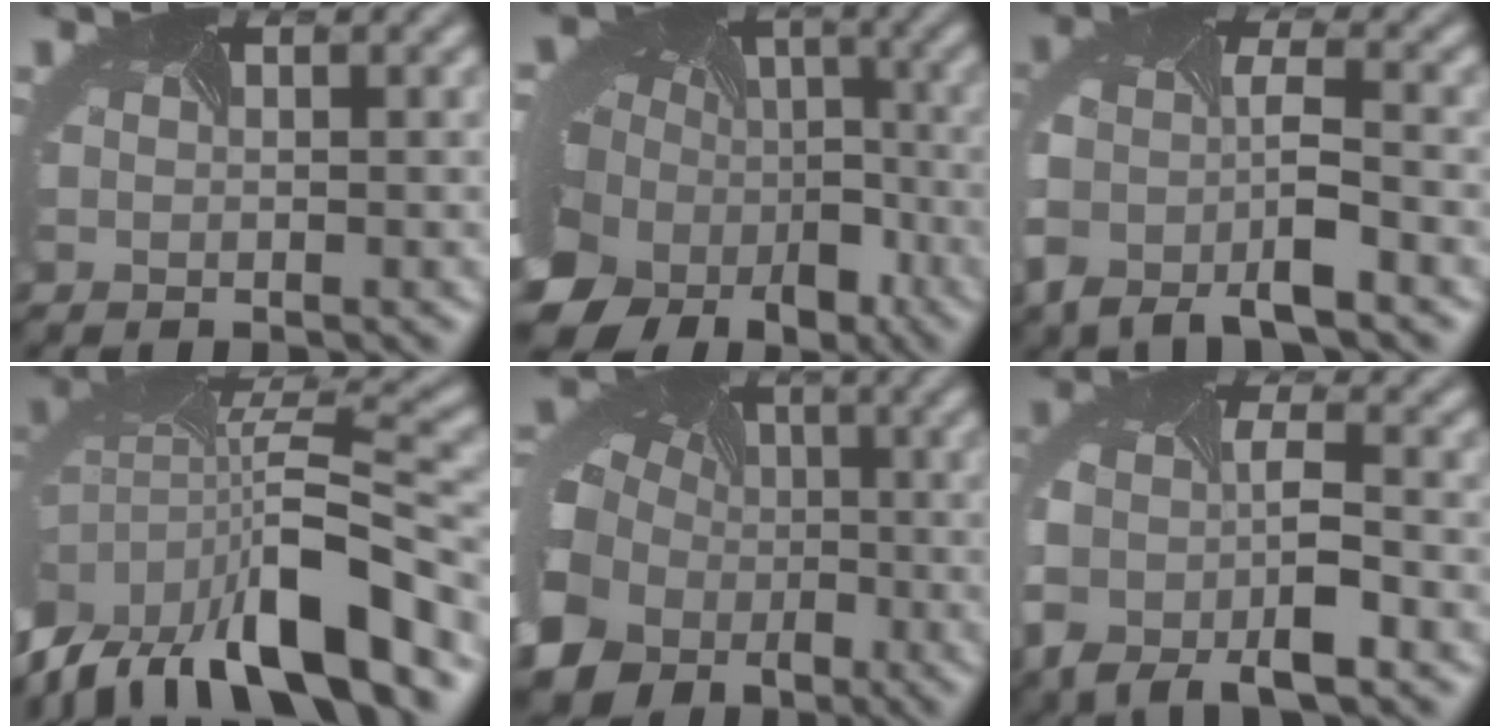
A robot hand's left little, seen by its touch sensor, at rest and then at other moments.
{"total": 19.5, "force": [-7.2, 15.0, 10.3], "torque": [-0.235, -0.055, -0.094]}
{"total": 7.5, "force": [-4.3, 3.1, 5.4], "torque": [-0.119, -0.022, -0.082]}
{"total": 12.9, "force": [-7.1, 5.4, 9.4], "torque": [-0.175, -0.011, -0.113]}
{"total": 17.2, "force": [-6.0, 14.6, 6.9], "torque": [-0.171, -0.052, -0.127]}
{"total": 8.6, "force": [-4.5, 3.9, 6.2], "torque": [-0.133, -0.024, -0.081]}